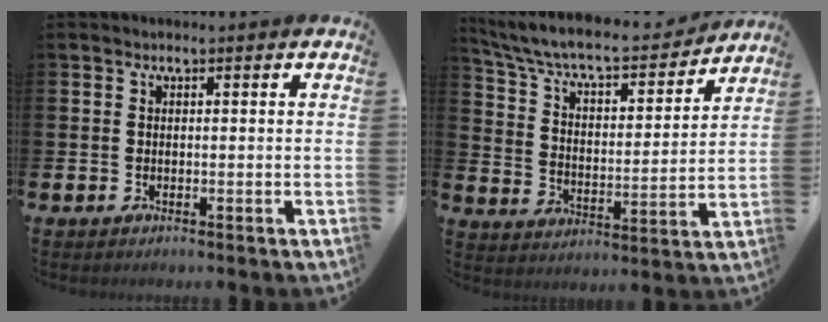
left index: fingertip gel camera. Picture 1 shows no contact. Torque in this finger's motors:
{"motor_torque": [1.09, -1.04, 0.21, 0.15]}